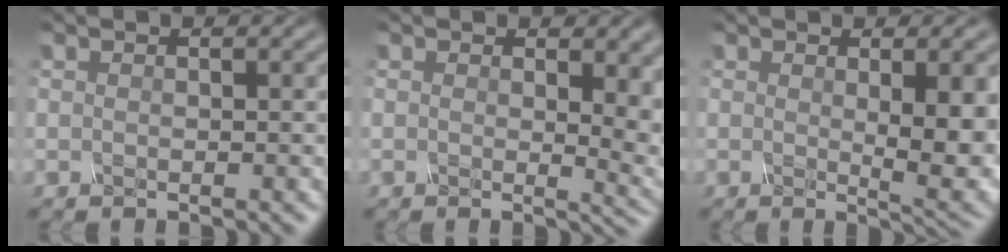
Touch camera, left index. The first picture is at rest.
{"total": 5.5, "force": [1.0, 2.4, 4.8], "torque": [-0.038, -0.007, 0.016]}
{"total": 5.8, "force": [0.3, 1.3, 5.6], "torque": [-0.074, -0.009, 0.011]}